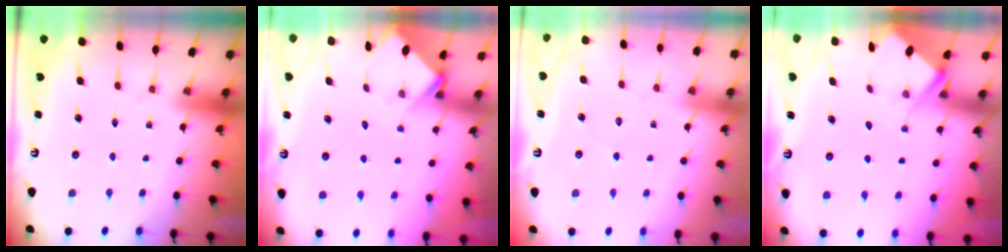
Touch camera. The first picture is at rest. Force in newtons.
{"total": 3.7, "press": 3.6, "slide": 0.2}
{"total": 2.9, "press": 2.8, "slide": 0.3}
{"total": 2.6, "press": 2.6, "slide": 0.1}